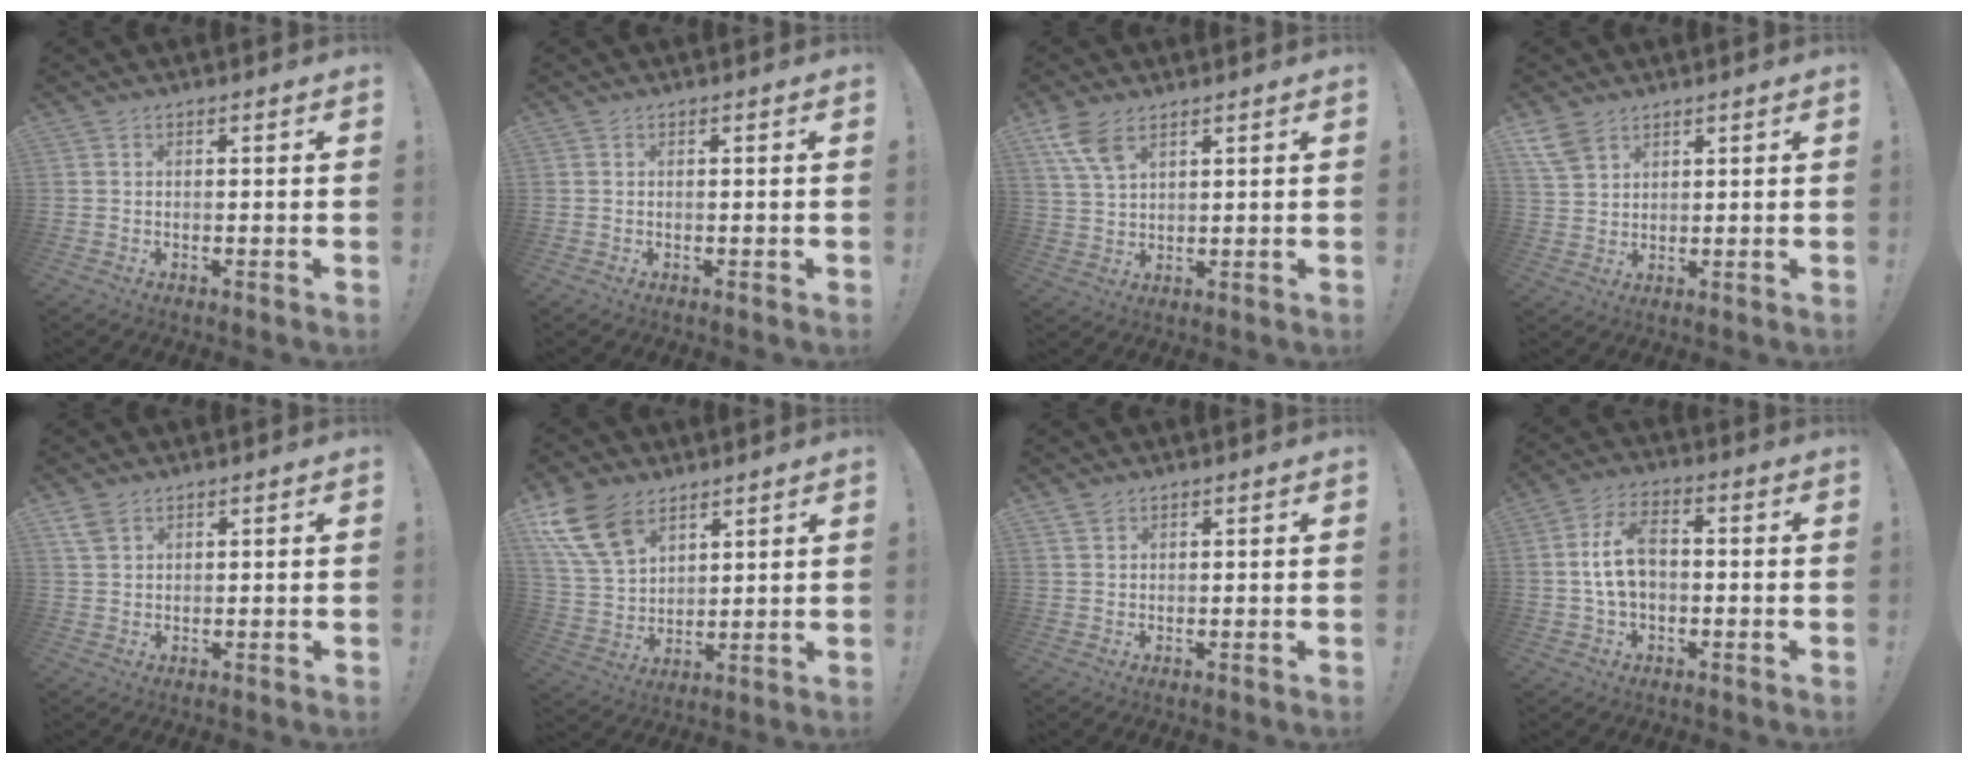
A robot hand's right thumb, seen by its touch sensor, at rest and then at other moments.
{"total": 0.0}
{"total": 7.7, "force": [4.8, 3.4, 4.9], "torque": [-0.096, -0.017, 0.094]}
{"total": 5.1, "force": [3.4, 3.0, 2.4], "torque": [-0.042, -0.012, 0.069]}
{"total": 2.7, "force": [1.9, 1.4, 1.3], "torque": [-0.025, -0.006, 0.037]}
{"total": 14.2, "force": [8.6, 8.7, 7.3], "torque": [-0.151, -0.046, 0.164]}
{"total": 0.7, "force": [0.7, 0.1, -0.3], "torque": [0.011, -0.005, 0.012]}
{"total": 9.9, "force": [0.0, 6.3, 7.7], "torque": [-0.144, 0.014, 0.002]}